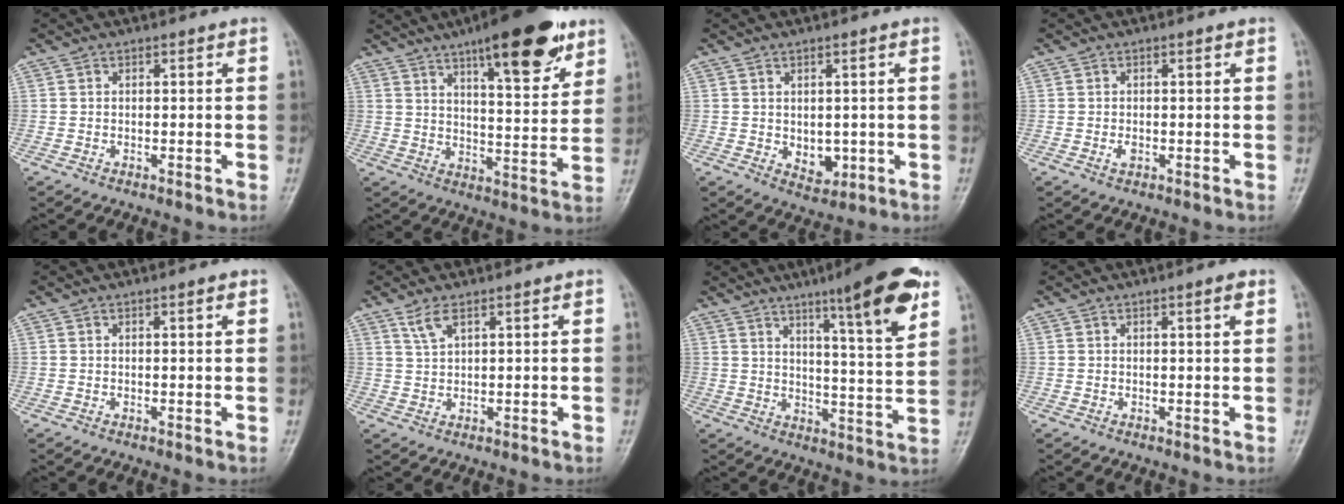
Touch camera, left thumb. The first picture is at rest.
{"total": 17.9, "force": [11.0, 5.3, 13.1], "torque": [-0.159, -0.050, 0.165]}
{"total": 4.5, "force": [-0.4, 3.1, 3.2], "torque": [-0.026, -0.004, 0.008]}
{"total": 1.4, "force": [-0.1, 0.8, 1.2], "torque": [-0.017, 0.000, -0.002]}
{"total": 1.0, "force": [0.5, 0.1, 0.8], "torque": [-0.013, 0.000, 0.006]}
{"total": 2.9, "force": [1.9, 0.8, 2.0], "torque": [-0.046, -0.001, 0.045]}
{"total": 14.9, "force": [8.7, 1.8, 11.9], "torque": [-0.159, -0.044, 0.126]}
{"total": 1.8, "force": [1.0, 0.2, 1.5], "torque": [-0.024, -0.004, 0.013]}